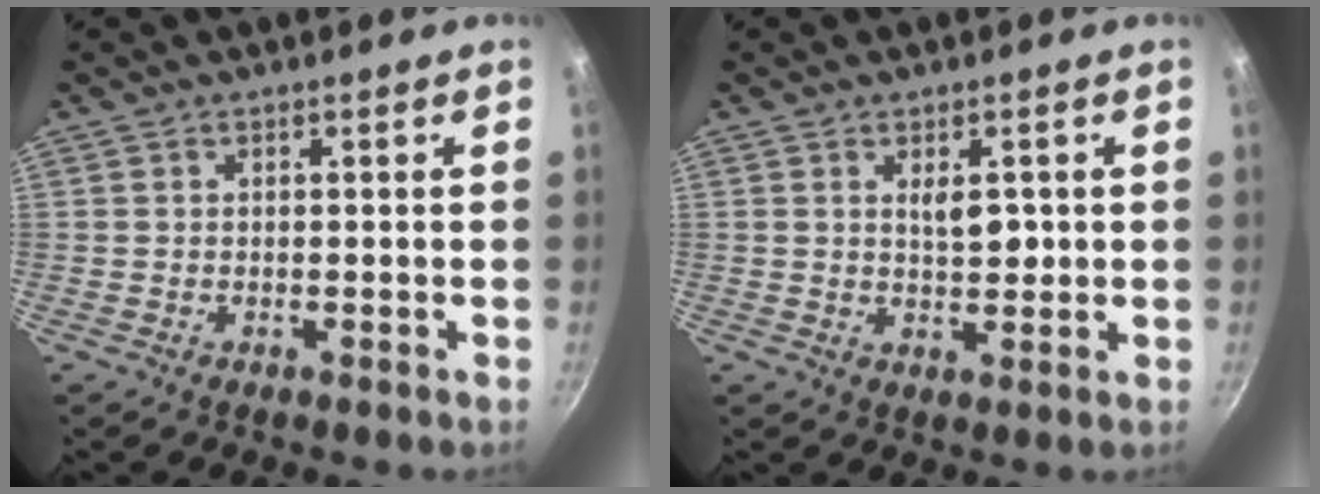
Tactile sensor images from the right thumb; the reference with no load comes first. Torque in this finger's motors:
{"motor_torque": [1.98, 1.85, 0.22, -0.04, 0.01]}